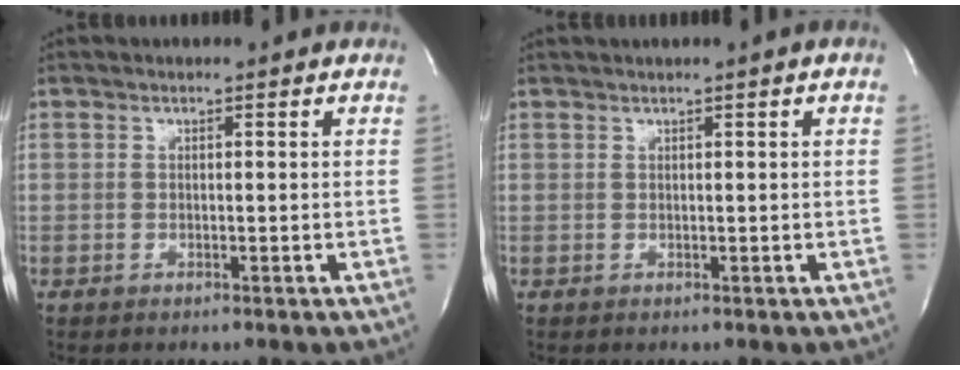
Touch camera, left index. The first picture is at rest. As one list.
[{"total": 1.0, "force": [0.5, -0.2, 0.9], "torque": [-0.018, 0.004, 0.012]}]